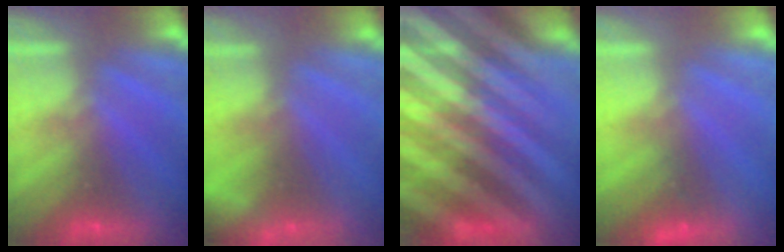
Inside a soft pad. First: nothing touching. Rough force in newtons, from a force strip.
{"total": 4.4}
{"total": 9.1}
{"total": 2.3}